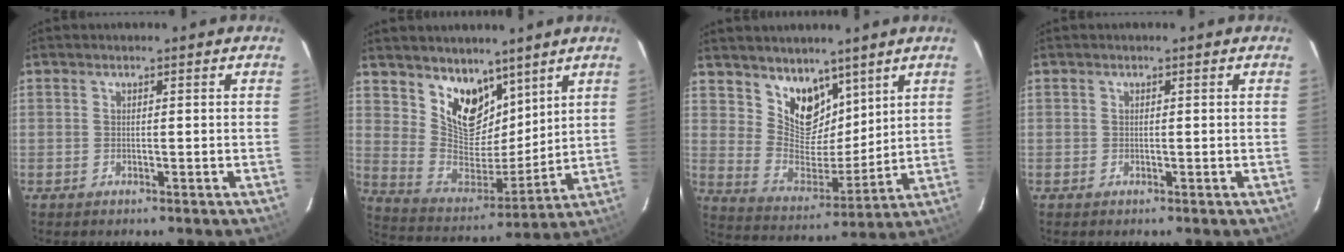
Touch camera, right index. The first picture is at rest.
{"total": 11.6, "force": [7.9, 6.8, 5.0], "torque": [-0.086, -0.010, 0.157]}
{"total": 11.0, "force": [7.6, 6.5, 4.6], "torque": [-0.078, -0.009, 0.150]}
{"total": 0.0}